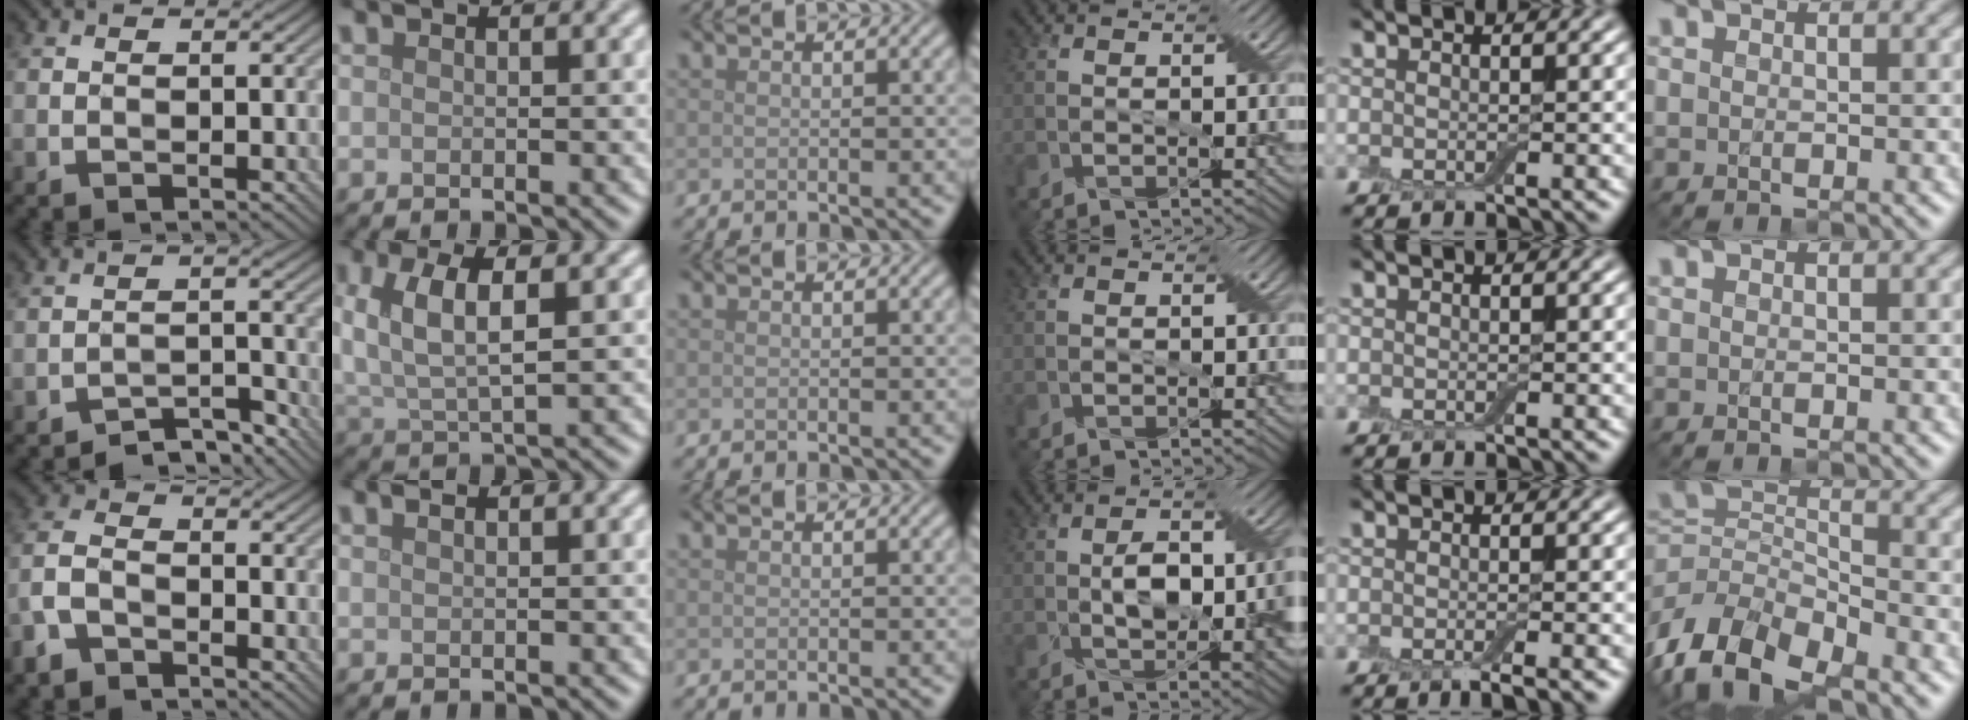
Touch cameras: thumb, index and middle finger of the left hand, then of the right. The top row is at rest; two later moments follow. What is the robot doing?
{"motion": "insert", "object": "backpack"}